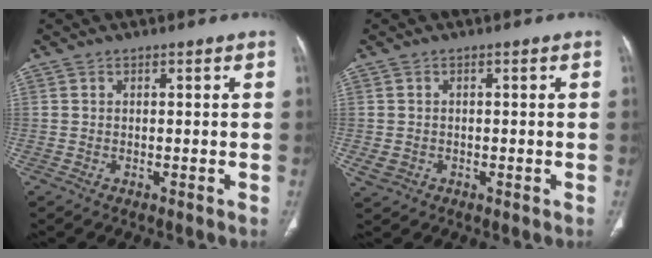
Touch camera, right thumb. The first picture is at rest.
{"total": 2.3, "force": [-0.5, 2.0, 1.0], "torque": [-0.018, 0.003, -0.001]}